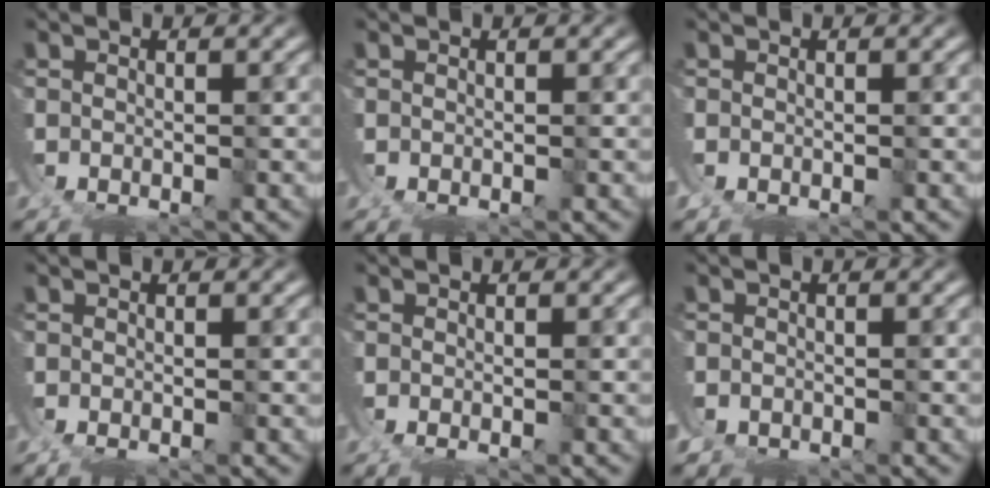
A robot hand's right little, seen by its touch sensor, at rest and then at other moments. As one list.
[{"total": 0.0}, {"total": 1.5, "force": [-0.3, 1.4, 0.5], "torque": [-0.020, -0.001, -0.008]}, {"total": 0.6, "force": [-0.2, 0.2, 0.5], "torque": [-0.008, 0.002, -0.007]}, {"total": 0.6, "force": [-0.2, -0.1, 0.6], "torque": [-0.007, 0.001, -0.006]}, {"total": 5.5, "force": [-2.2, 4.9, 1.1], "torque": [-0.042, -0.021, -0.041]}]